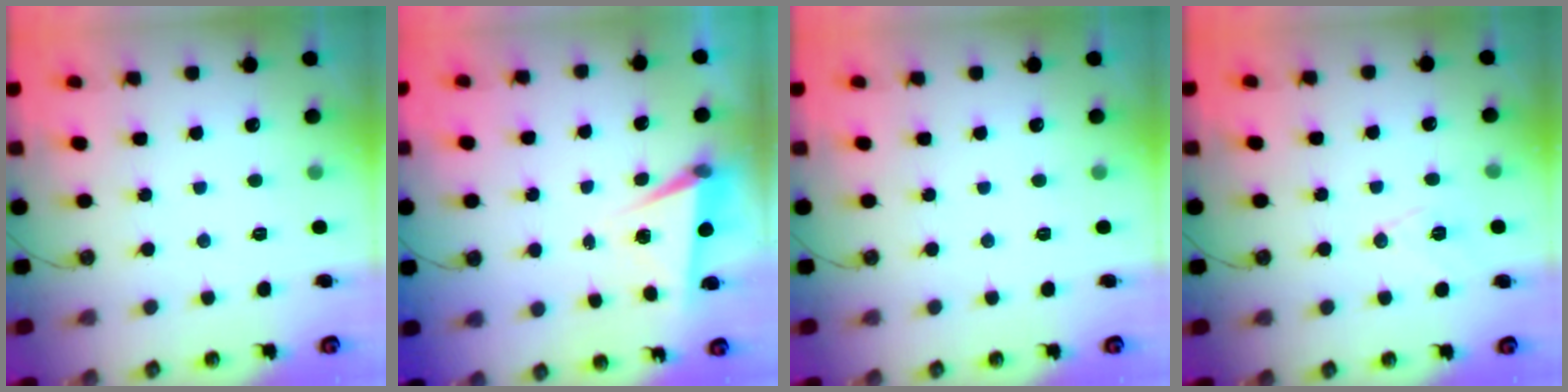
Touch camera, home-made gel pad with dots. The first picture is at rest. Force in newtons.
{"total": 6.1, "press": 4.1, "slide": 4.4}
{"total": 0.0}
{"total": 8.6, "press": 7.8, "slide": 3.6}